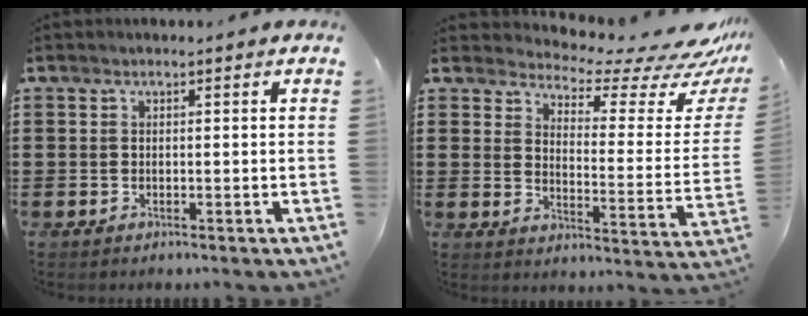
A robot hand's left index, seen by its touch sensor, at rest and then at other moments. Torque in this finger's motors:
{"motor_torque": [1.27, -0.86, 0.33, 0.01]}